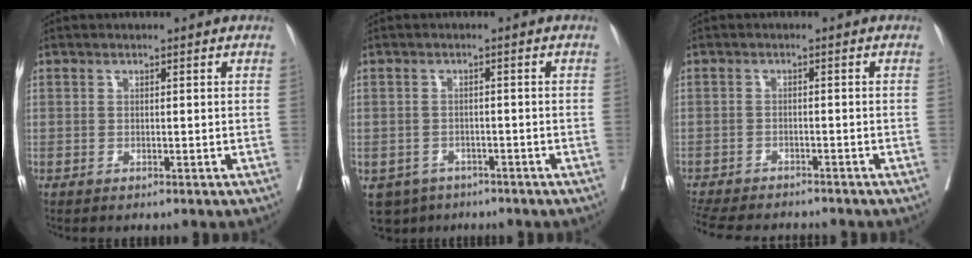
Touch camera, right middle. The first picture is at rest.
{"total": 4.9, "force": [-3.3, 3.5, 0.6], "torque": [-0.008, 0.002, -0.048]}
{"total": 12.0, "force": [-10.7, 2.9, 4.6], "torque": [-0.098, -0.013, -0.151]}